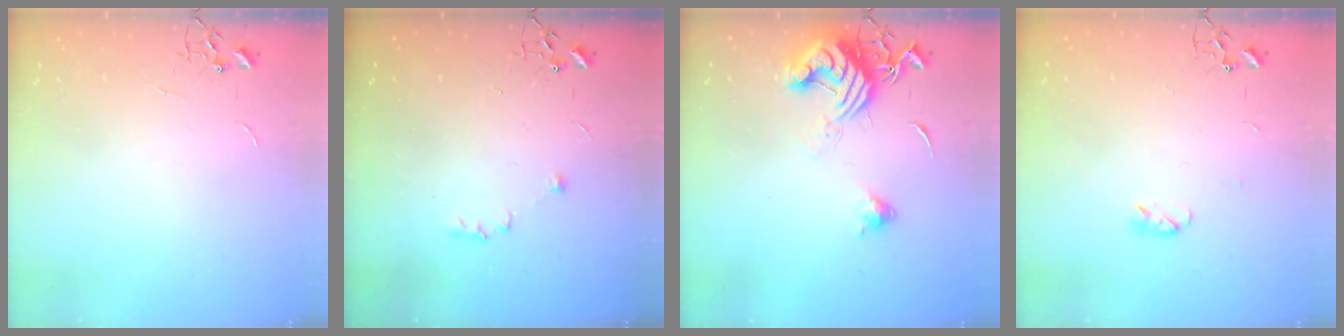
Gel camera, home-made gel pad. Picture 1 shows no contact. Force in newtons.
{"total": 5.2, "press": 5.1, "slide": 1.0}
{"total": 14.1, "press": 14.0, "slide": 1.7}
{"total": 4.1, "press": 4.0, "slide": 0.6}